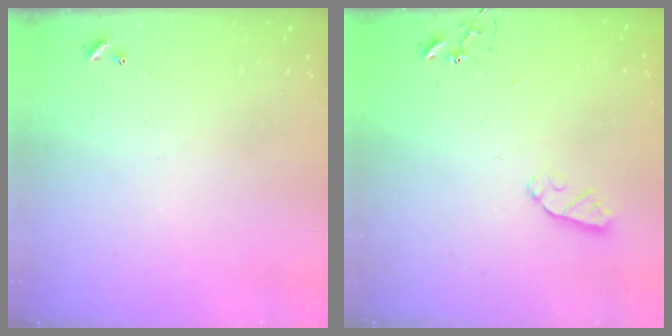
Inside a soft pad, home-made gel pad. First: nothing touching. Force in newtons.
{"total": 5.2, "press": 5.2, "slide": 0.7}